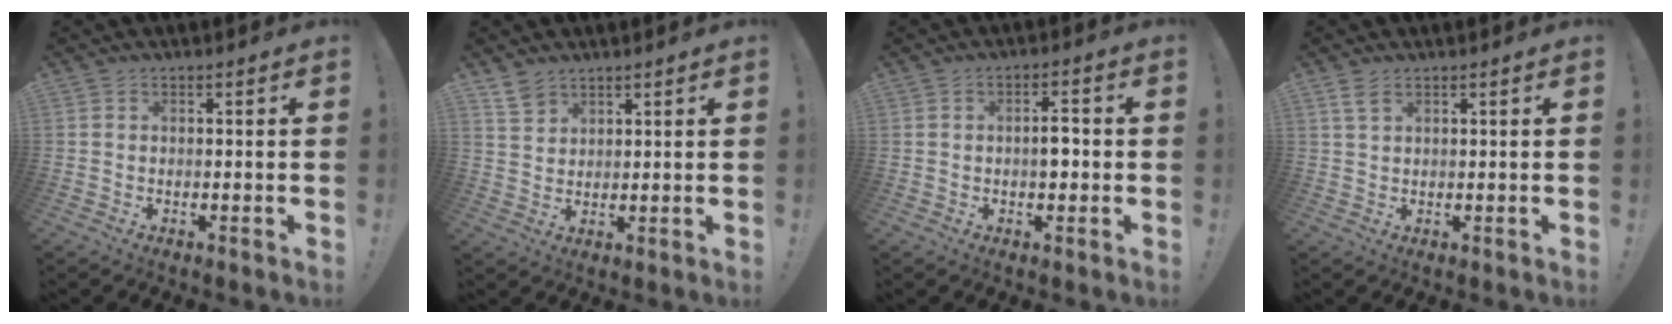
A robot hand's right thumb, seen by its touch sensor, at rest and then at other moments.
{"total": 4.7, "force": [3.7, 2.6, 1.2], "torque": [-0.014, -0.024, 0.072]}
{"total": 4.4, "force": [-0.3, 2.9, 3.3], "torque": [-0.046, 0.008, -0.009]}
{"total": 3.0, "force": [1.7, 1.3, 2.1], "torque": [-0.036, -0.003, 0.031]}